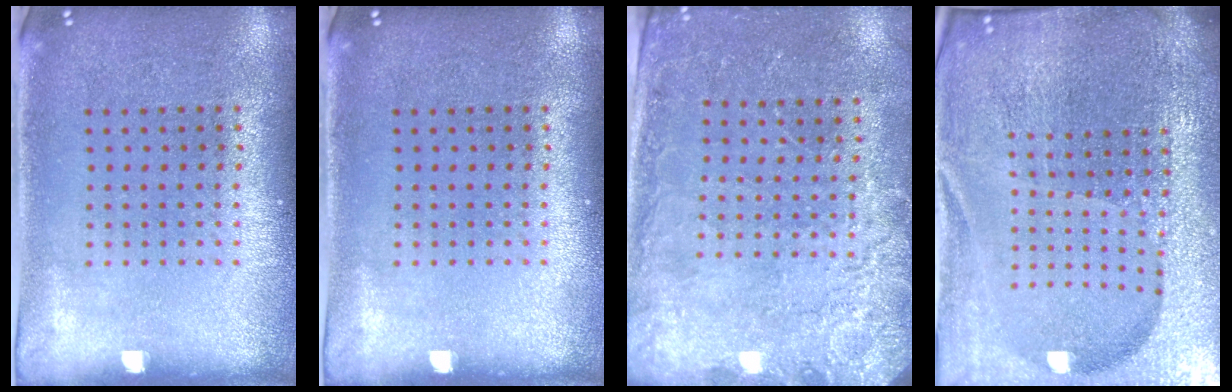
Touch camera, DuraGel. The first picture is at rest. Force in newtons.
{"total": 0.0}
{"total": 2.5, "press": 2.4, "slide": 0.7}
{"total": 6.3, "press": 5.5, "slide": 3.0}